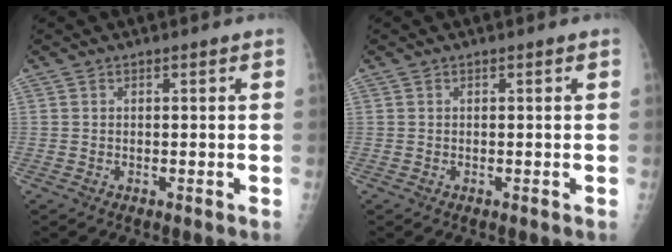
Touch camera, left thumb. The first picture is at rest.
{"total": 0.0}